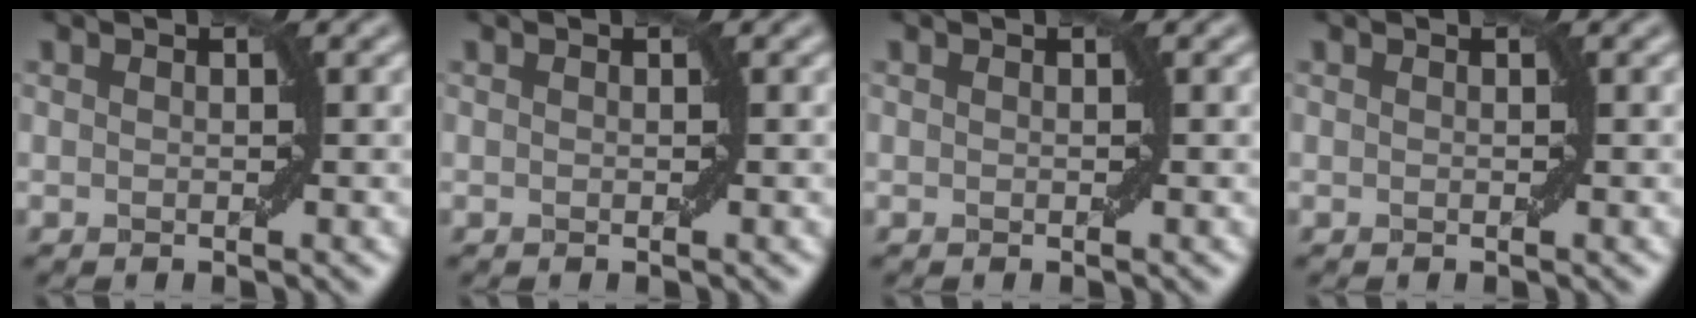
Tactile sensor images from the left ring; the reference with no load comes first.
{"total": 0.0}
{"total": 0.0}
{"total": 0.0}